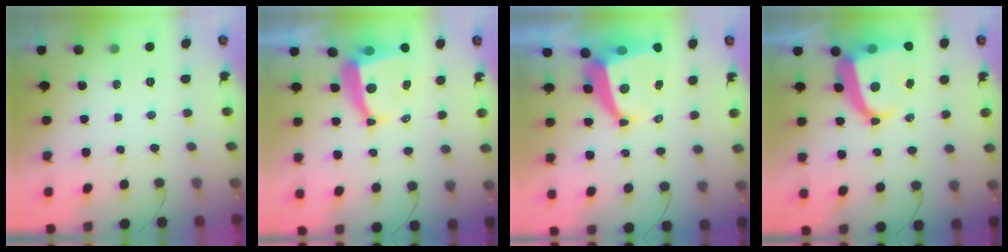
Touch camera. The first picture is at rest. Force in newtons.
{"total": 7.7, "press": 7.6, "slide": 1.0}
{"total": 9.1, "press": 9.0, "slide": 1.3}
{"total": 12.5, "press": 12.4, "slide": 2.0}